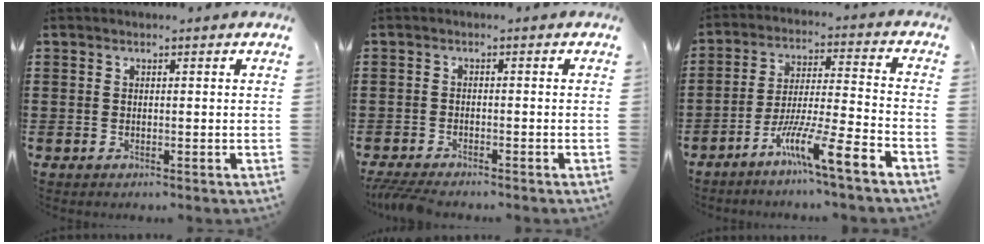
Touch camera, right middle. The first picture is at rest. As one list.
[{"total": 2.3, "force": [-2.2, 0.3, 0.9], "torque": [-0.030, -0.003, -0.048]}, {"total": 9.9, "force": [-7.2, 0.1, 6.7], "torque": [-0.124, -0.004, -0.140]}]